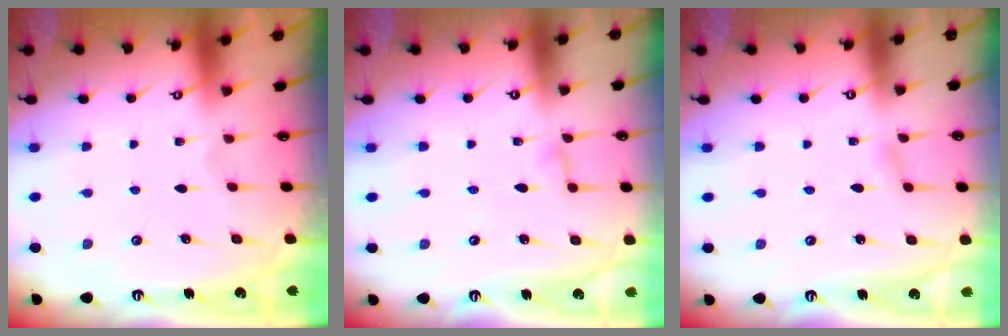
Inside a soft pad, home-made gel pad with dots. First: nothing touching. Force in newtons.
{"total": 2.5, "press": 2.5, "slide": 0.2}
{"total": 1.2, "press": 1.2, "slide": 0.1}